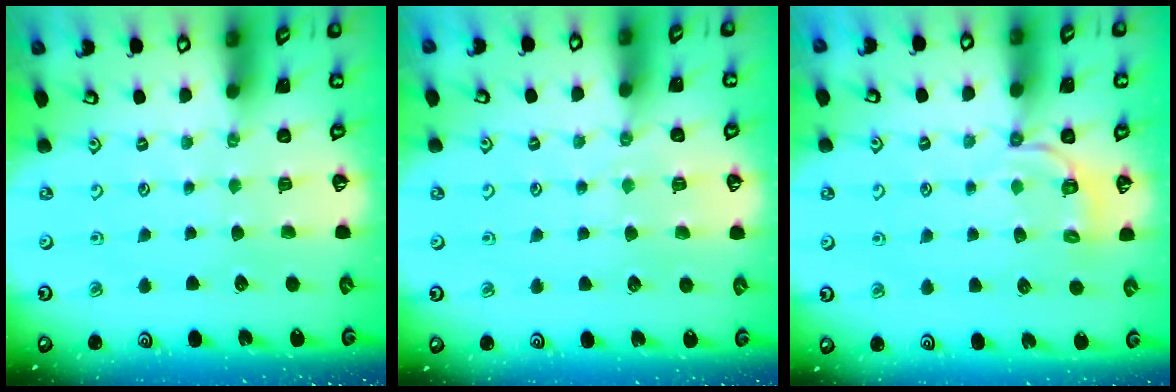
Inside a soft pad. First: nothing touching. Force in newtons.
{"total": 2.8, "press": 2.8, "slide": 0.3}
{"total": 3.9, "press": 3.5, "slide": 1.7}